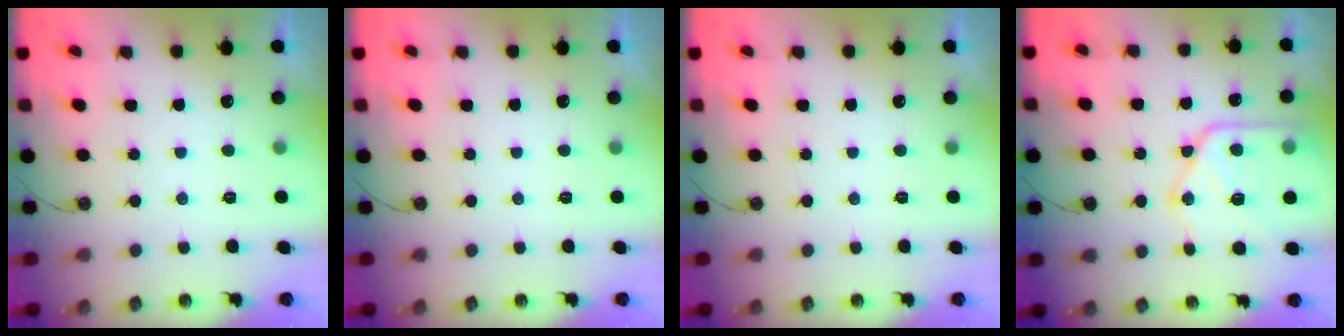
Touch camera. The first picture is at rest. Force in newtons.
{"total": 0.0}
{"total": 0.0}
{"total": 17.2, "press": 17.1, "slide": 1.6}